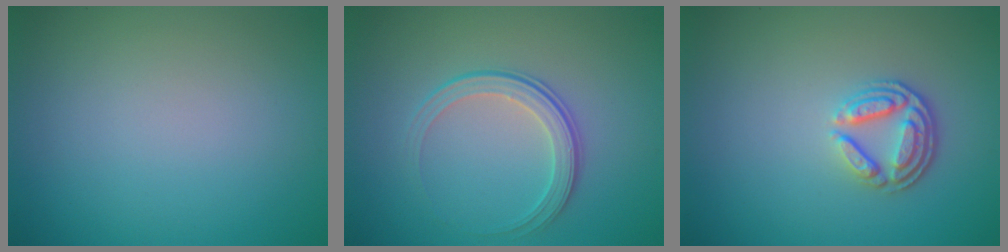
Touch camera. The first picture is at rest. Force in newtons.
{"total": 2.5, "press": 1.9, "slide": 1.7}
{"total": 3.6, "press": 2.8, "slide": 2.2}